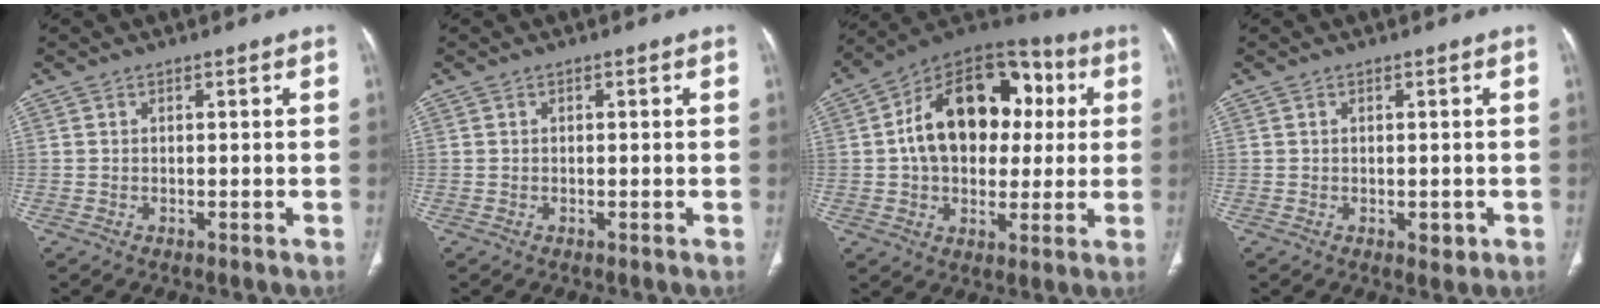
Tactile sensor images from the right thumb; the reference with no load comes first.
{"total": 0.0}
{"total": 21.7, "force": [2.9, 14.8, 15.6], "torque": [-0.212, 0.026, 0.042]}
{"total": 1.9, "force": [-0.4, 1.2, 1.4], "torque": [-0.012, -0.002, -0.002]}